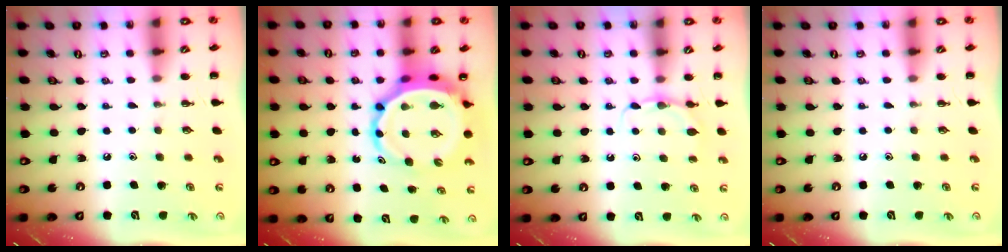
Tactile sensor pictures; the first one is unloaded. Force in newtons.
{"total": 8.8, "press": 8.2, "slide": 3.0}
{"total": 5.5, "press": 5.3, "slide": 1.5}
{"total": 0.0}